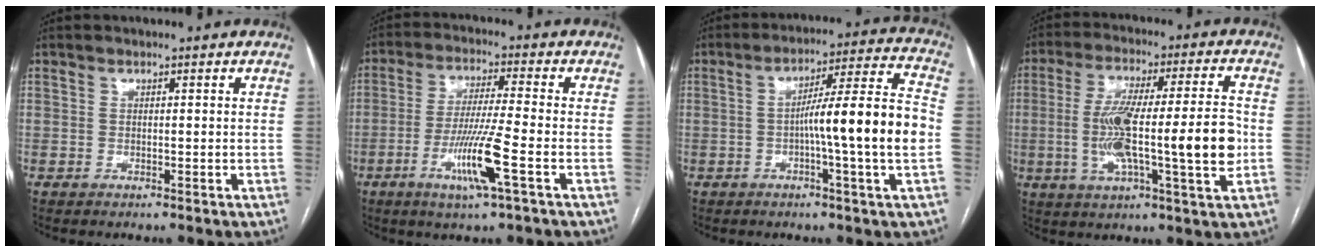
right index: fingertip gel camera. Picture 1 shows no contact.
{"total": 9.8, "force": [-3.7, -0.6, 9.0], "torque": [-0.175, -0.015, -0.070]}
{"total": 13.6, "force": [-1.9, -1.0, 13.4], "torque": [-0.209, 0.014, -0.037]}
{"total": 16.9, "force": [-1.9, 1.4, 16.8], "torque": [-0.295, 0.010, -0.030]}